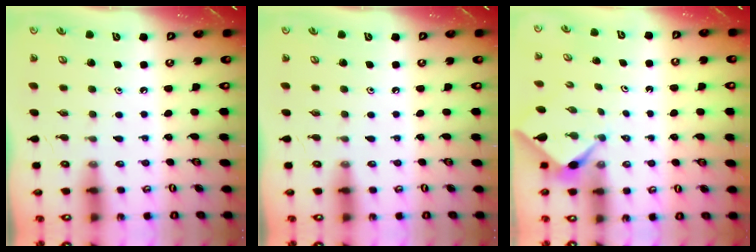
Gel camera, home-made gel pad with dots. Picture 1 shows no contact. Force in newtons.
{"total": 0.0}
{"total": 2.3, "press": 2.2, "slide": 0.3}